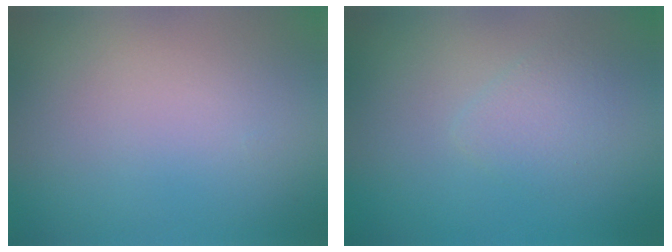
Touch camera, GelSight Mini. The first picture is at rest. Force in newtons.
{"total": 1.8, "press": 1.8, "slide": 0.1}